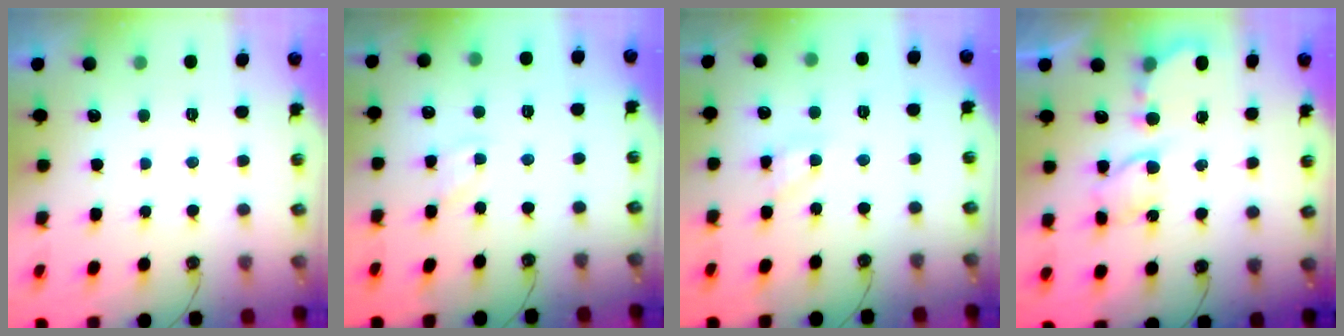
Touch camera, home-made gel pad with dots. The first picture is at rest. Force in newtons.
{"total": 2.4, "press": 2.4, "slide": 0.4}
{"total": 6.3, "press": 6.3, "slide": 0.4}
{"total": 6.5, "press": 6.5, "slide": 0.2}